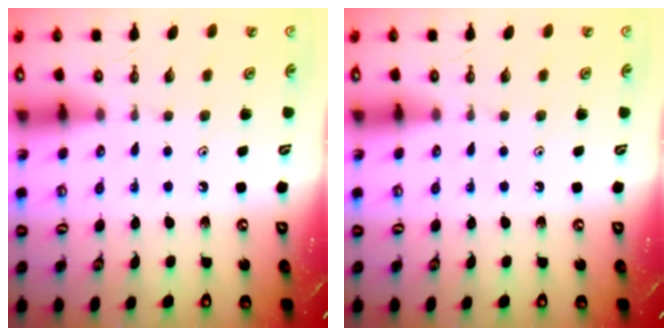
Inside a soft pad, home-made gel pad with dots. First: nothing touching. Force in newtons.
{"total": 0.0}